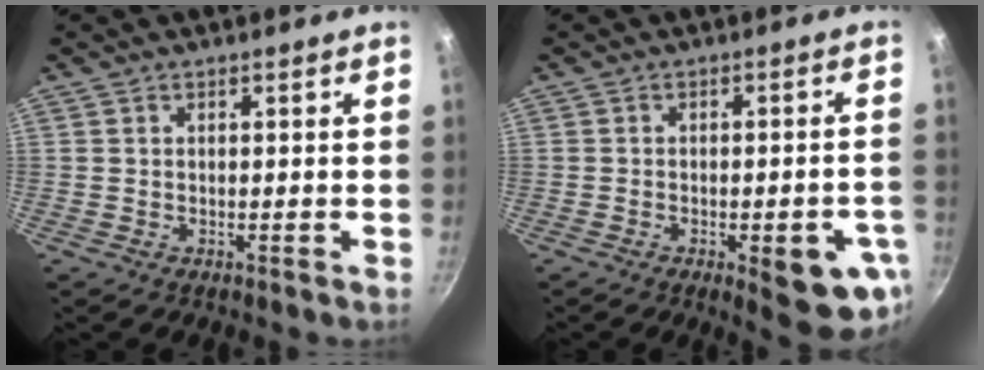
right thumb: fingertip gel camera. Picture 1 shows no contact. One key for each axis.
{"total": 11.3, "fx": -3.9, "fy": 3.8, "fz": 9.9, "tx": -0.095, "ty": 0.008, "tz": -0.044}